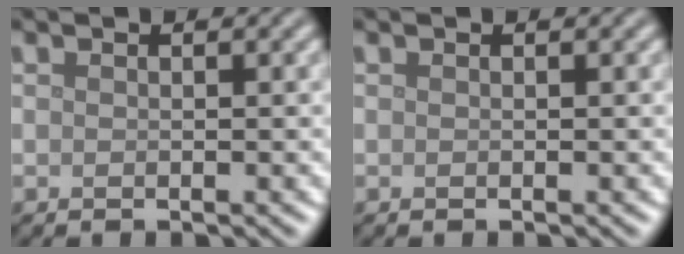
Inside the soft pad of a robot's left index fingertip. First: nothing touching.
{"total": 0.0}